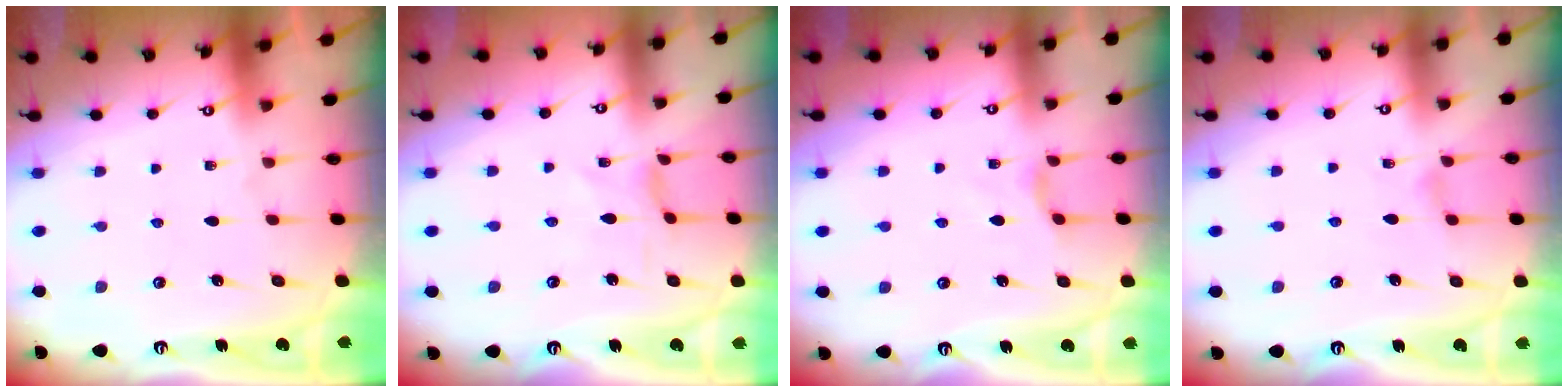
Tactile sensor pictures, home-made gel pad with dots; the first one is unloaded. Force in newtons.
{"total": 1.0, "press": 1.0, "slide": 0.2}
{"total": 2.0, "press": 2.0, "slide": 0.3}
{"total": 1.8, "press": 1.8, "slide": 0.3}